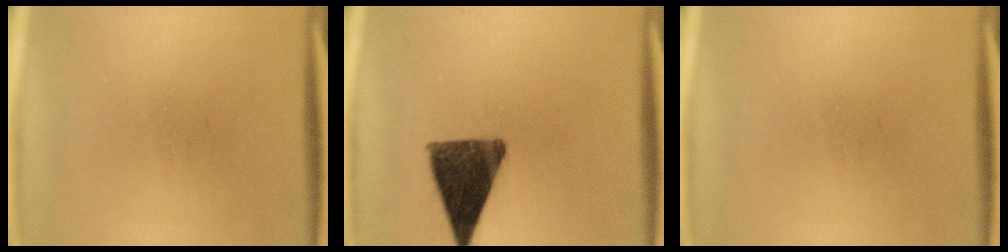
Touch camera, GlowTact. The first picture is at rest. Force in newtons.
{"total": 12.2}
{"total": 0.0}